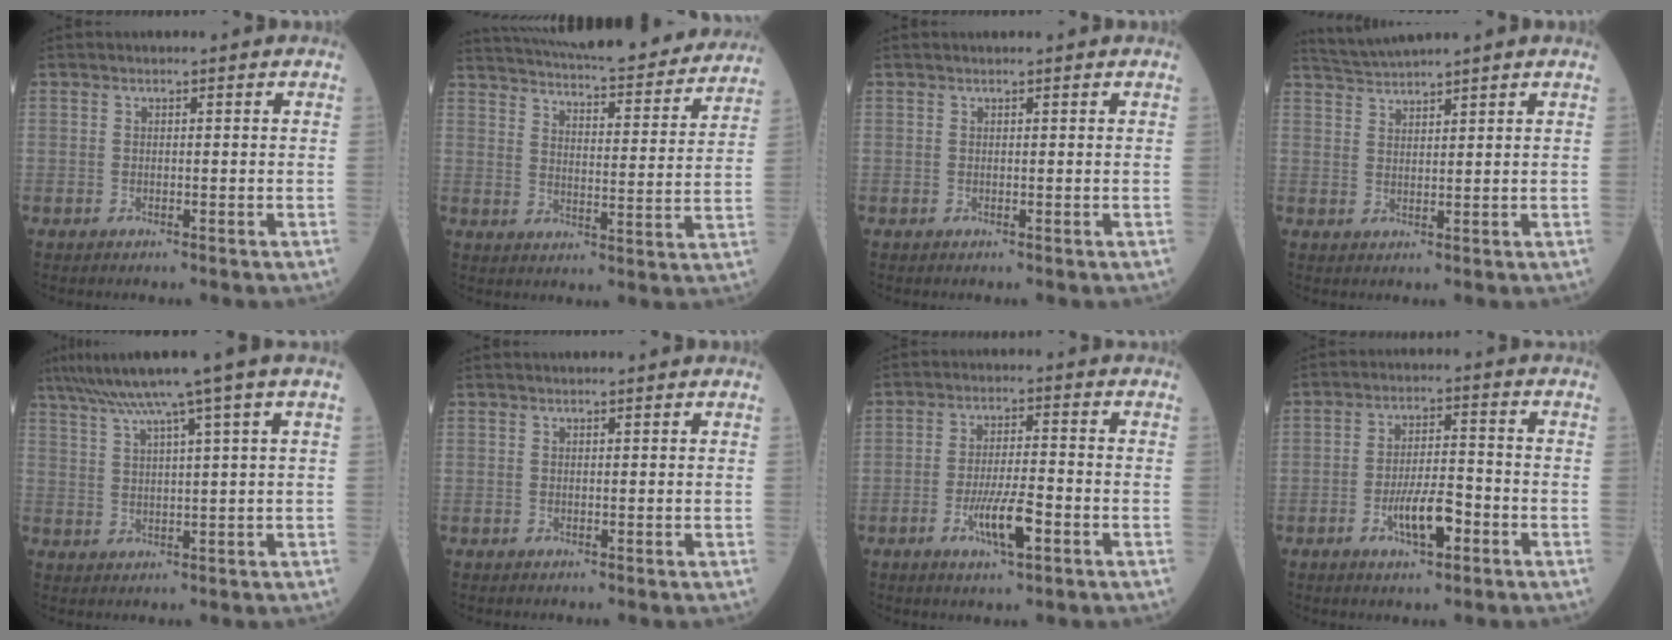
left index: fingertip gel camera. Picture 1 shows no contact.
{"total": 27.1, "force": [24.4, 4.6, 10.7], "torque": [-0.180, -0.029, 0.312]}
{"total": 1.0, "force": [1.0, 0.0, 0.3], "torque": [-0.002, 0.012, 0.016]}
{"total": 4.0, "force": [3.8, -1.1, 0.9], "torque": [-0.025, 0.016, 0.077]}
{"total": 10.4, "force": [7.2, -2.0, 7.3], "torque": [-0.121, 0.026, 0.111]}
{"total": 2.0, "force": [1.9, 0.1, 0.7], "torque": [-0.004, 0.017, 0.026]}
{"total": 6.5, "force": [-2.9, 1.0, 5.8], "torque": [-0.111, -0.009, -0.052]}
{"total": 6.6, "force": [-3.0, 1.9, 5.6], "torque": [-0.108, -0.002, -0.053]}